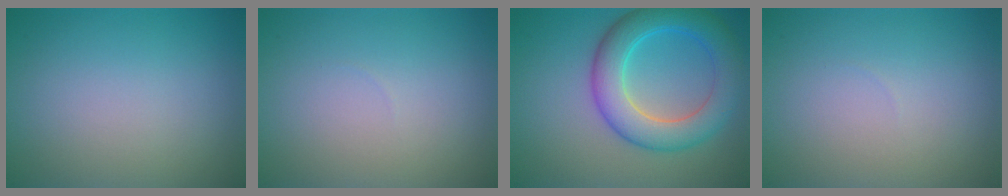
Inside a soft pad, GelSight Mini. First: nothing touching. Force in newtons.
{"total": 0.0}
{"total": 6.8, "press": 6.8, "slide": 0.0}
{"total": 0.0}